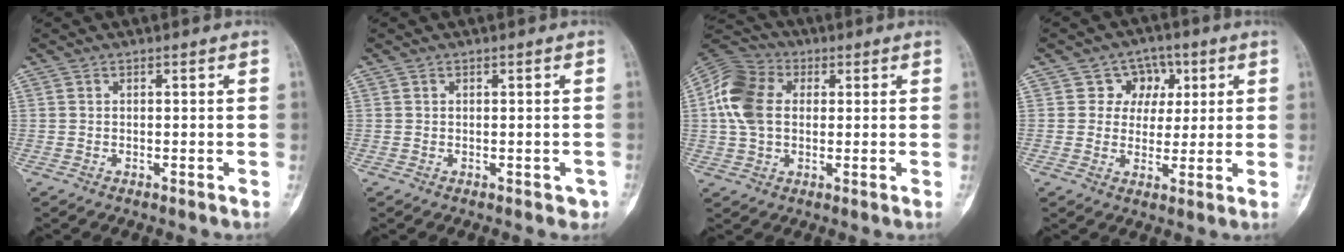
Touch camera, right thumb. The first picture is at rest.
{"total": 1.2, "force": [-0.4, 0.9, 0.7], "torque": [0.007, 0.003, -0.004]}
{"total": 12.1, "force": [1.7, 8.8, 8.2], "torque": [-0.162, 0.019, 0.022]}
{"total": 6.6, "force": [2.2, 6.0, 1.9], "torque": [0.020, 0.003, 0.028]}